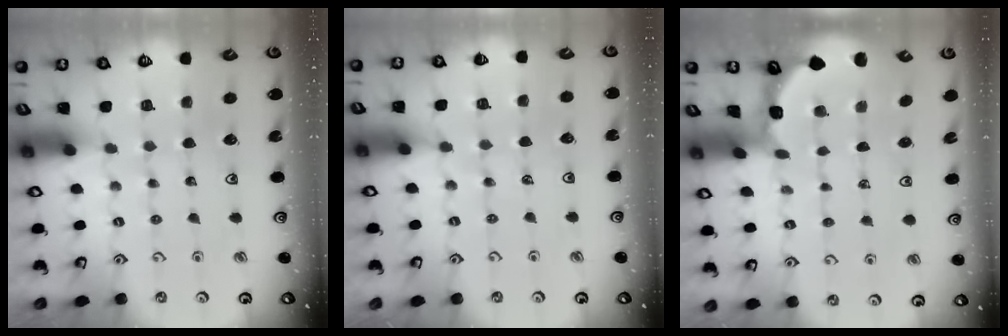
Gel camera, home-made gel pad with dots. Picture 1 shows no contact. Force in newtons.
{"total": 4.6, "press": 4.5, "slide": 0.9}
{"total": 1.2, "press": 1.2, "slide": 0.3}